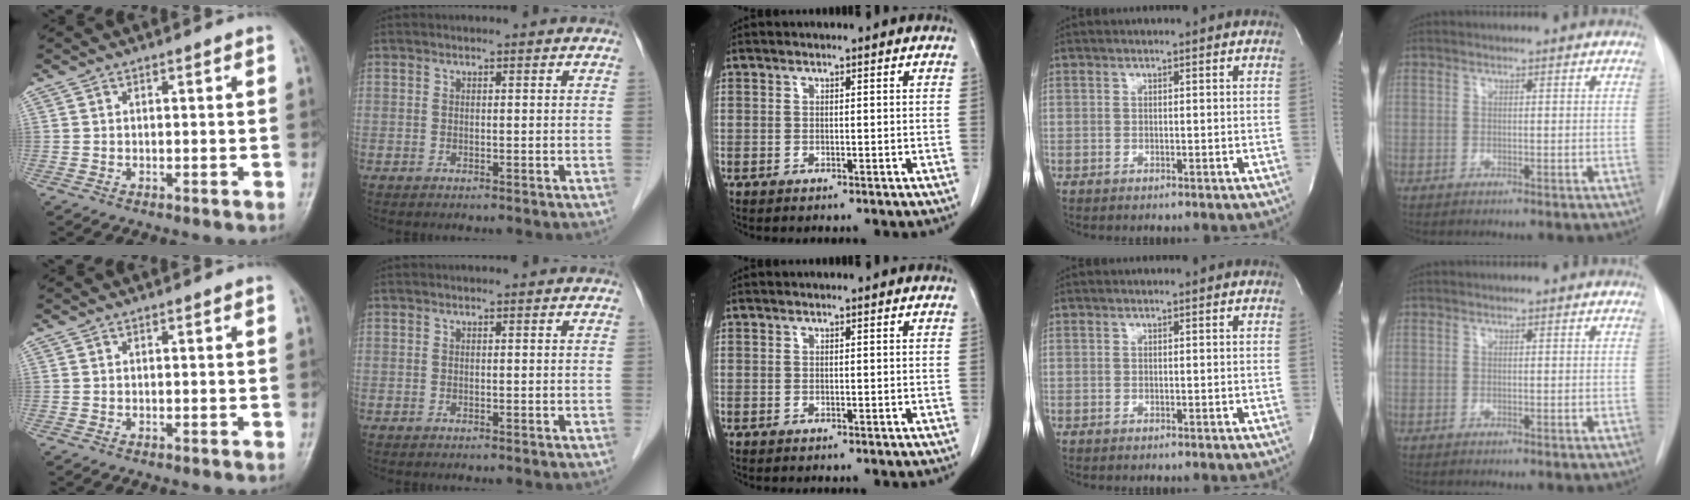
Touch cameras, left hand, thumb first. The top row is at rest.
{}